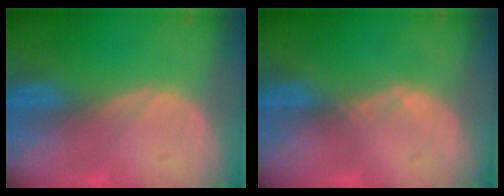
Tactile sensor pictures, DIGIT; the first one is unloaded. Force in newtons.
{"total": 0.6, "press": 0.5, "slide": 0.3}